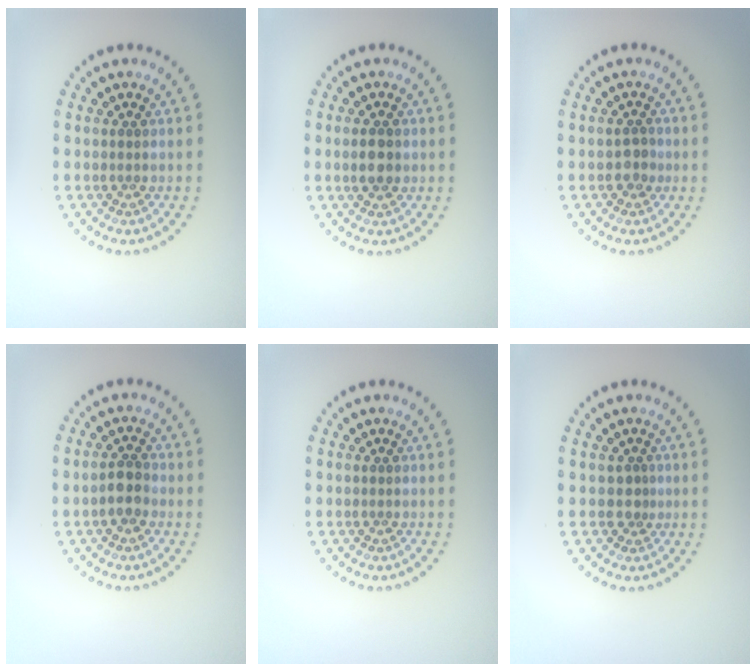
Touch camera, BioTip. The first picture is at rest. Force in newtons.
{"total": 2.0, "press": 2.0, "slide": 0.1}
{"total": 1.4, "press": 1.3, "slide": 0.5}
{"total": 2.1, "press": 2.0, "slide": 0.6}
{"total": 0.0}
{"total": 1.0, "press": 0.7, "slide": 0.7}